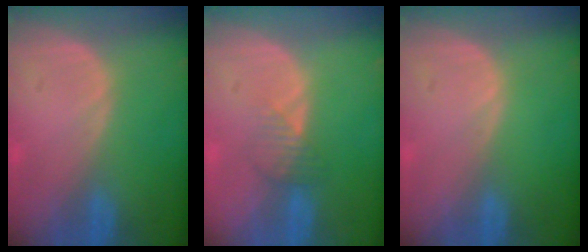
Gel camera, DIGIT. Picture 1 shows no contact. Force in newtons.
{"total": 2.4, "press": 2.4, "slide": 0.1}
{"total": 0.0}